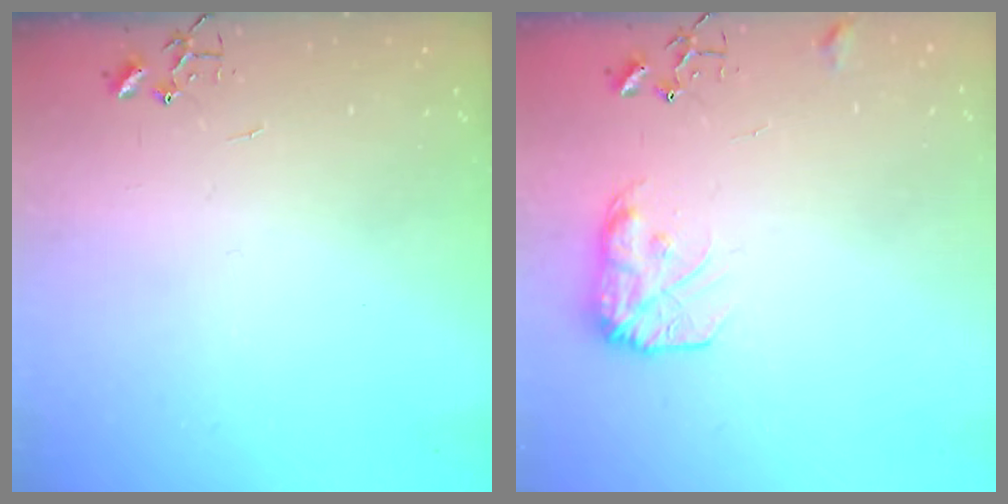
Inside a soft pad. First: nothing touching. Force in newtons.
{"total": 10.8, "press": 10.8, "slide": 0.4}